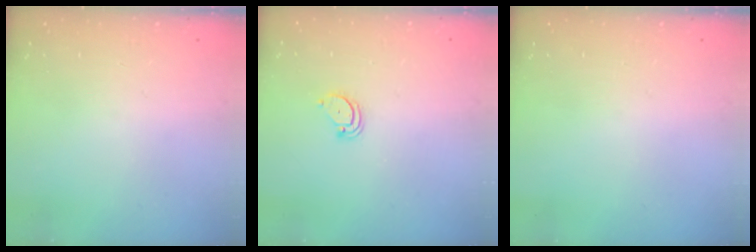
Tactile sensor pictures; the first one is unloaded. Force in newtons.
{"total": 2.7, "press": 2.7, "slide": 0.2}
{"total": 0.0}